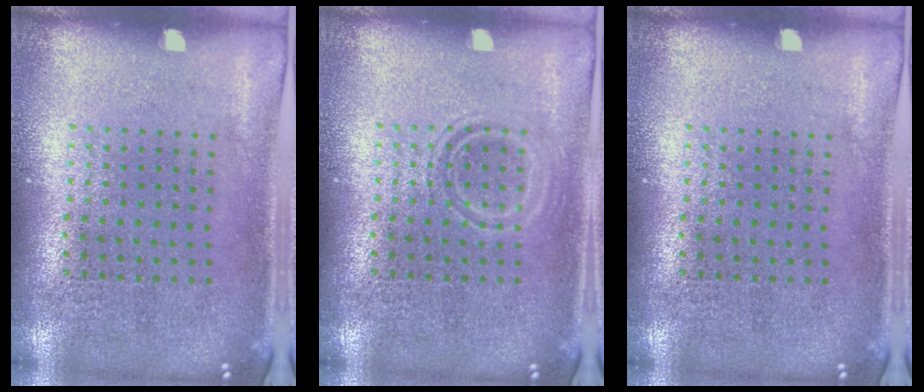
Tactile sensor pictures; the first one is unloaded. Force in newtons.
{"total": 1.5, "press": 1.5, "slide": 0.3}
{"total": 0.0}